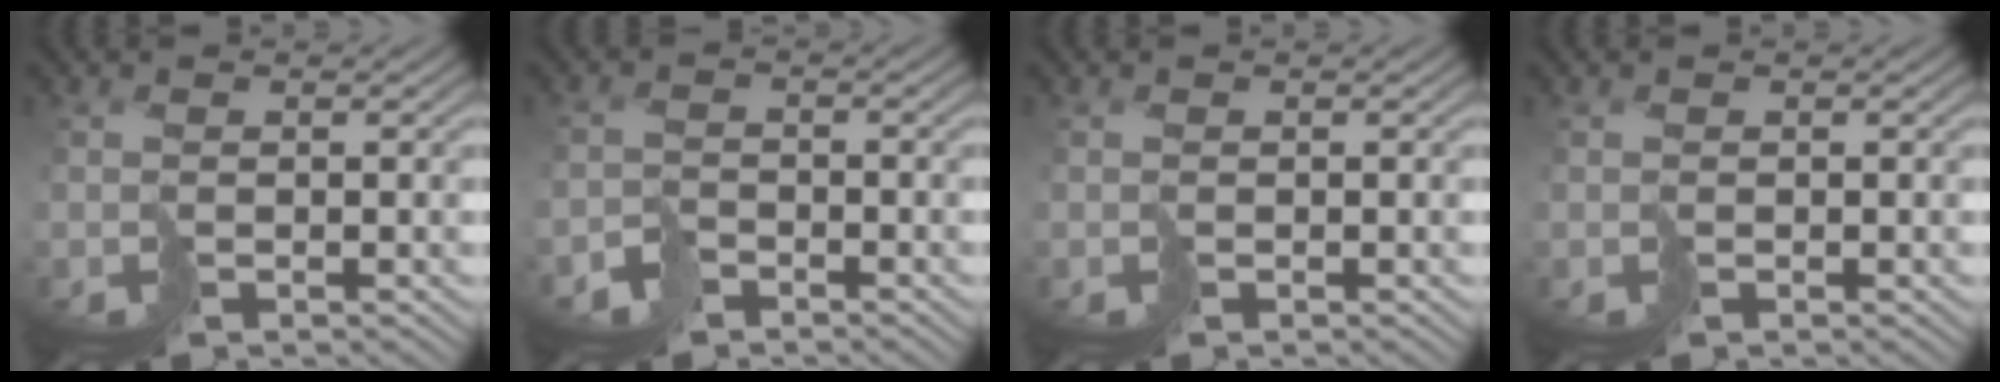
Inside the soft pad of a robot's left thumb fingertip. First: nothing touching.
{"total": 2.6, "force": [-2.1, 1.4, 0.7], "torque": [-0.013, 0.000, -0.049]}
{"total": 0.0}
{"total": 0.0}